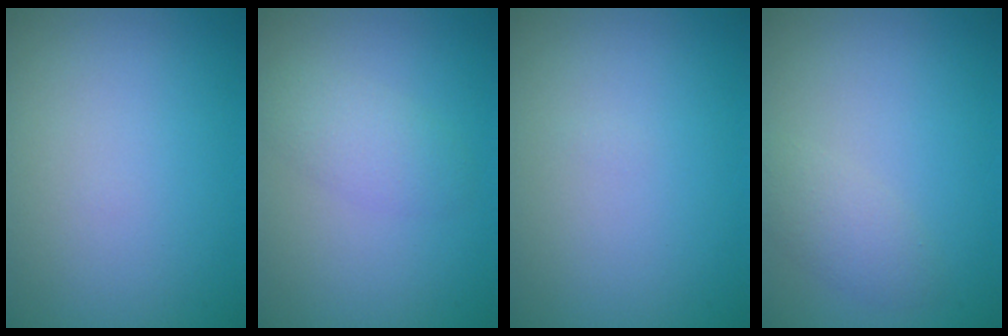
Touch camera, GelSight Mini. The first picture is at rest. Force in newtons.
{"total": 2.2, "press": 2.2, "slide": 0.0}
{"total": 0.0}
{"total": 2.0, "press": 2.0, "slide": 0.2}